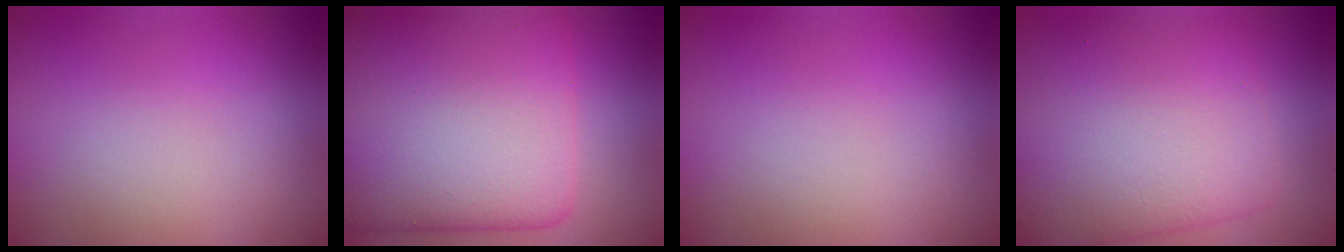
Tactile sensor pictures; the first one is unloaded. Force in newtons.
{"total": 15.7, "press": 15.7, "slide": 0.3}
{"total": 0.0}
{"total": 9.0, "press": 9.0, "slide": 0.0}